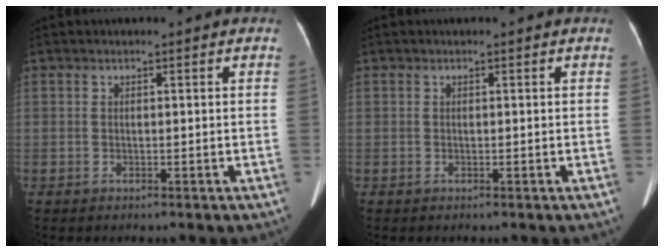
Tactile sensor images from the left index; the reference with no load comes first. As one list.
[{"total": 0.0}]